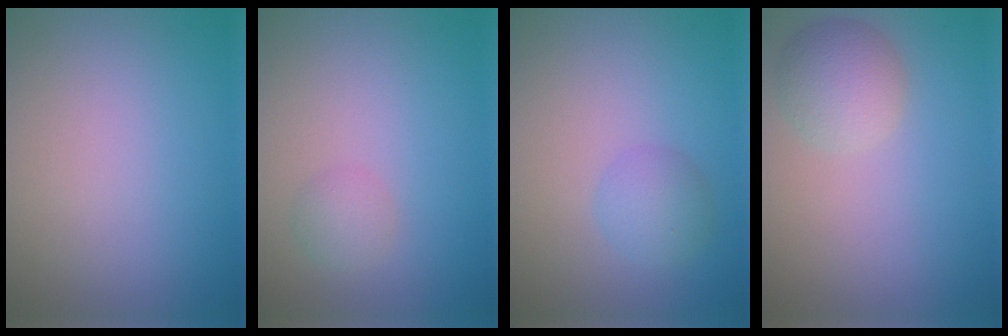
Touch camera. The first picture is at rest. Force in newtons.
{"total": 1.4, "press": 1.4, "slide": 0.1}
{"total": 2.2, "press": 2.2, "slide": 0.0}
{"total": 3.4, "press": 3.4, "slide": 0.1}